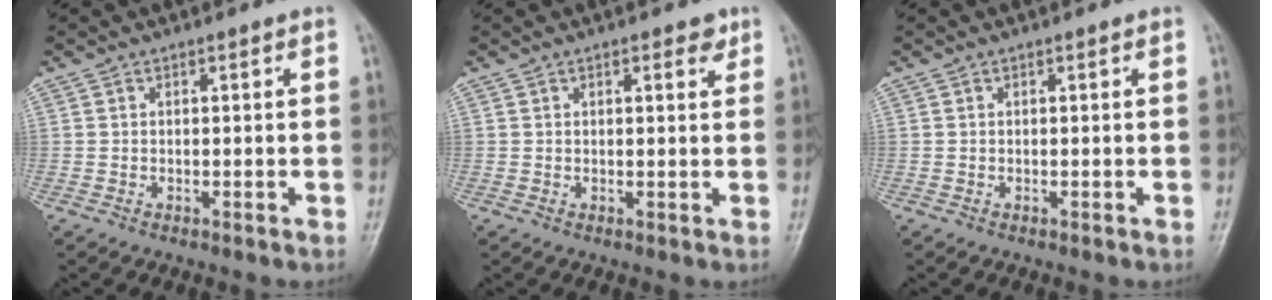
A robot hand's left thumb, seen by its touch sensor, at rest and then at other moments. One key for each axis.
{"total": 2.5, "fx": 1.3, "fy": 1.0, "fz": 1.8, "tx": -0.016, "ty": -0.004, "tz": 0.015}
{"total": 0.0}